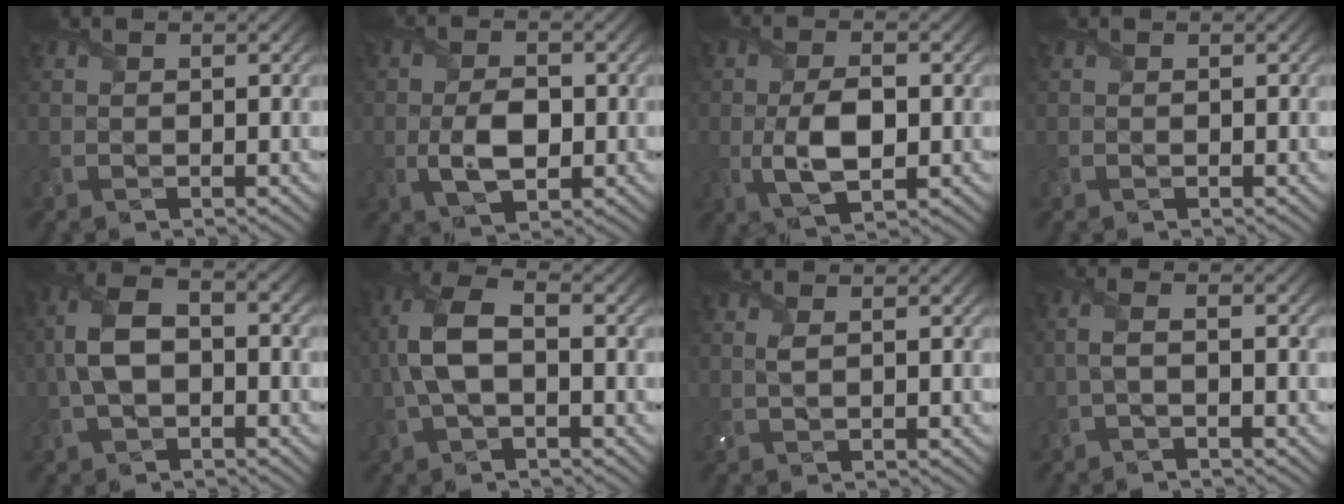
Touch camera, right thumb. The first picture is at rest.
{"total": 4.9, "force": [-0.7, 2.8, 4.0], "torque": [-0.085, -0.007, -0.014]}
{"total": 6.3, "force": [-0.8, 3.0, 5.5], "torque": [-0.114, -0.004, -0.016]}
{"total": 0.0}
{"total": 7.7, "force": [-0.4, 4.4, 6.3], "torque": [-0.147, 0.011, -0.015]}
{"total": 7.3, "force": [0.0, 3.5, 6.4], "torque": [-0.156, 0.016, -0.006]}
{"total": 1.1, "force": [0.5, 0.1, 1.0], "torque": [-0.029, 0.002, 0.010]}
{"total": 2.4, "force": [-0.5, 0.6, 2.3], "torque": [-0.049, 0.004, -0.017]}